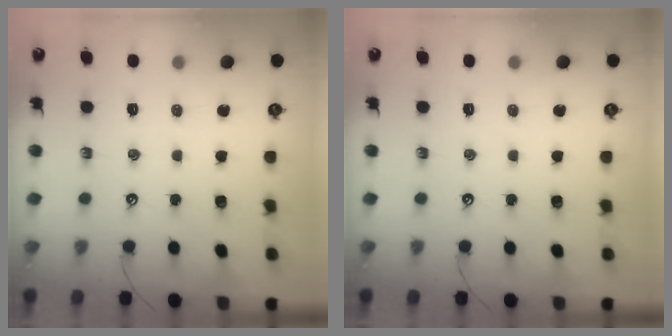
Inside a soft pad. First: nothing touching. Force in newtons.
{"total": 0.0}